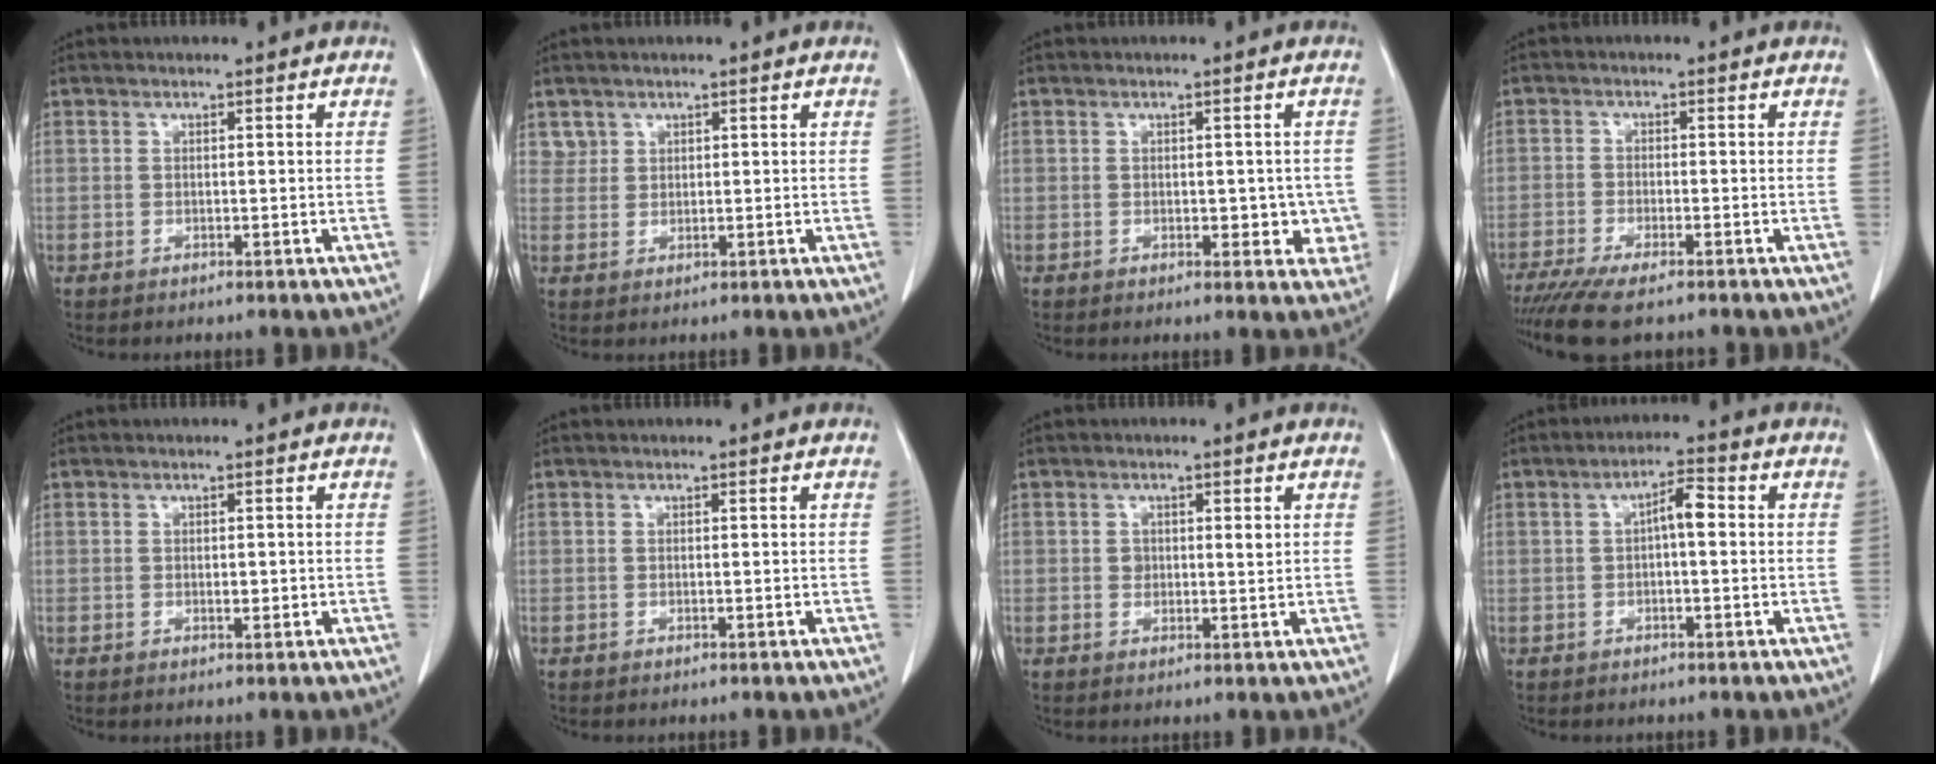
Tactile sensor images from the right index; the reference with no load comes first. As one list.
[{"total": 1.9, "force": [1.4, 1.3, -0.3], "torque": [0.019, 0.007, 0.022]}, {"total": 4.2, "force": [-0.6, 2.5, 3.3], "torque": [-0.023, 0.005, -0.001]}, {"total": 9.0, "force": [-7.2, 1.4, 5.1], "torque": [-0.080, -0.019, -0.118]}, {"total": 0.9, "force": [0.0, 0.5, 0.7], "torque": [-0.011, 0.001, 0.004]}, {"total": 0.0}, {"total": 2.1, "force": [0.7, 1.3, 1.5], "torque": [-0.022, 0.004, 0.014]}, {"total": 3.9, "force": [0.3, 1.0, 3.8], "torque": [-0.062, 0.014, 0.001]}]